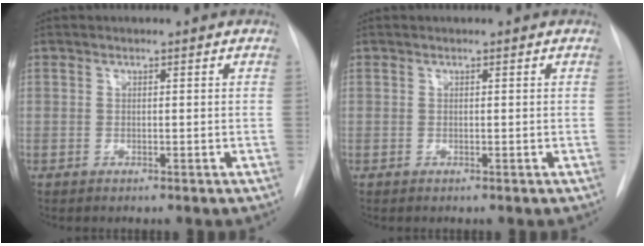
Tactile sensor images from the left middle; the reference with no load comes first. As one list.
[{"total": 0.0}]